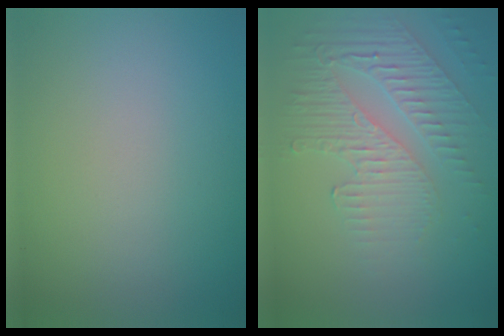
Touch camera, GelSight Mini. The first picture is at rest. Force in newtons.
{"total": 5.6, "press": 3.2, "slide": 4.5}